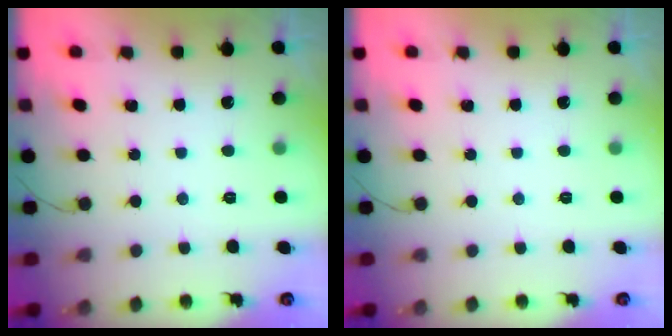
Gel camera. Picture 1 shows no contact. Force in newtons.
{"total": 0.0}